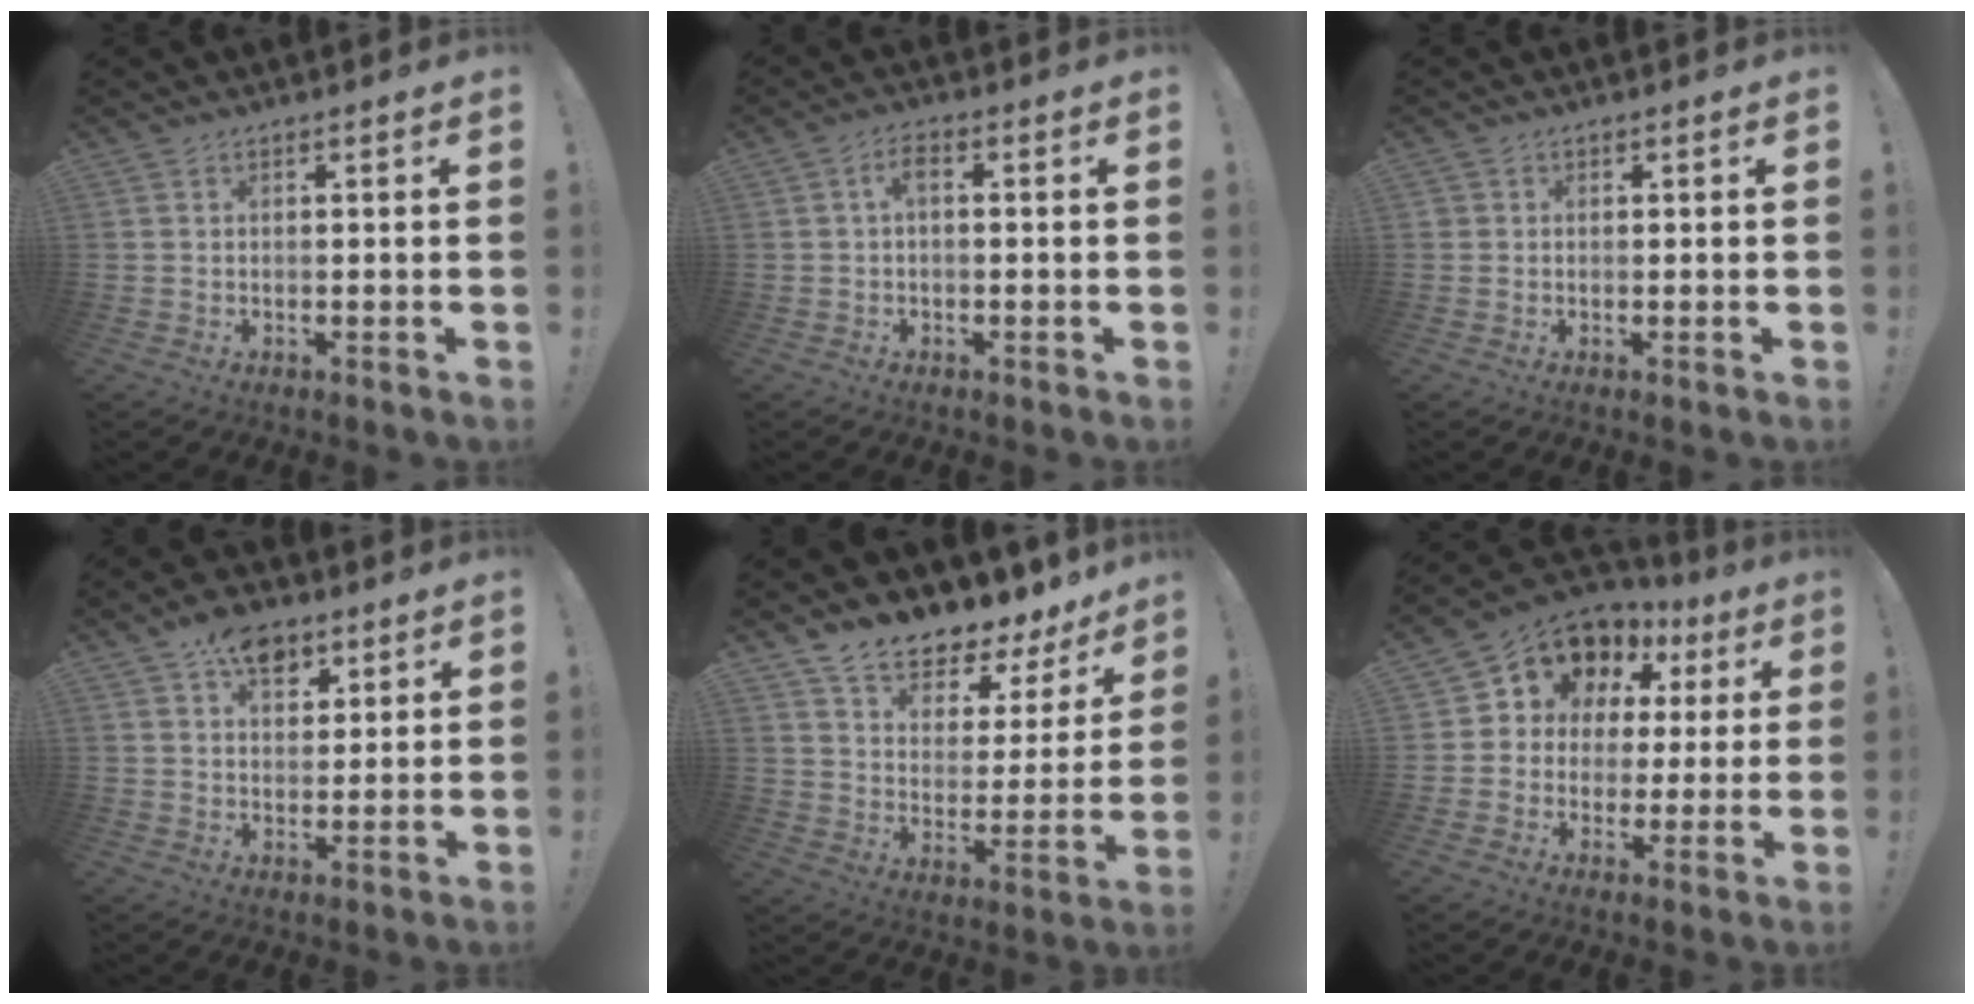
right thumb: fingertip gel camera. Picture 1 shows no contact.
{"total": 3.1, "force": [0.0, 1.5, 2.7], "torque": [-0.057, 0.011, -0.001]}
{"total": 1.3, "force": [0.5, 1.1, 0.3], "torque": [-0.011, 0.003, 0.011]}
{"total": 9.9, "force": [5.8, 6.4, 4.8], "torque": [-0.064, -0.018, 0.105]}
{"total": 9.0, "force": [8.1, 2.9, 2.4], "torque": [-0.046, -0.085, 0.140]}
{"total": 11.0, "force": [6.0, 8.3, 4.0], "torque": [-0.067, -0.043, 0.116]}